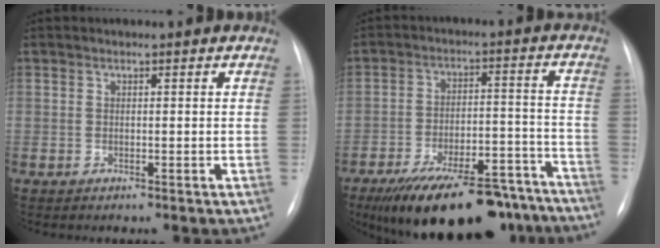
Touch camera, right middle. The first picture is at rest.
{"total": 21.9, "force": [-17.5, 7.4, 10.8], "torque": [-0.139, 0.018, -0.253]}